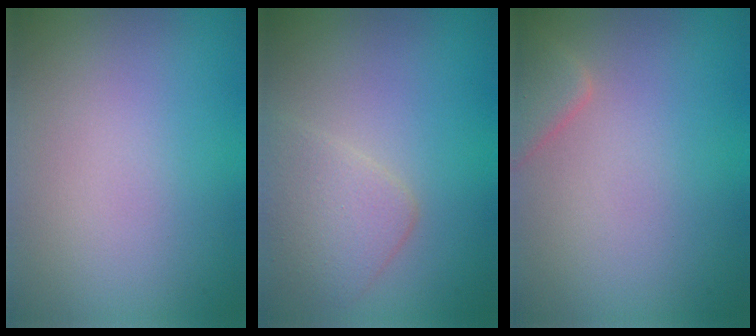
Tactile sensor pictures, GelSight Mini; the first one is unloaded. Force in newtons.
{"total": 2.8, "press": 2.8, "slide": 0.2}
{"total": 2.0, "press": 2.0, "slide": 0.2}